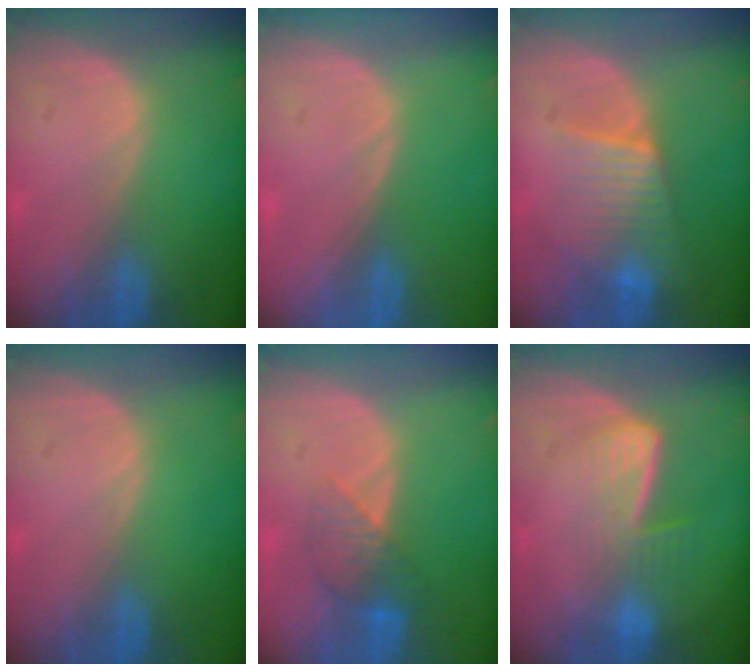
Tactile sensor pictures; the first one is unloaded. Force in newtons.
{"total": 0.0}
{"total": 6.3, "press": 6.3, "slide": 0.9}
{"total": 0.0}
{"total": 4.2, "press": 4.2, "slide": 0.5}
{"total": 7.0, "press": 5.9, "slide": 3.8}